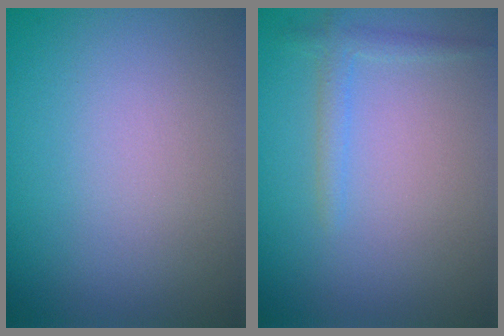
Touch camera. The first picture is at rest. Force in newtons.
{"total": 1.4, "press": 1.4, "slide": 0.1}